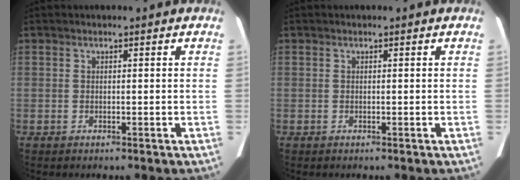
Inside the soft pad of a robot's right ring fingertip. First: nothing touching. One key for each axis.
{"total": 0.0}